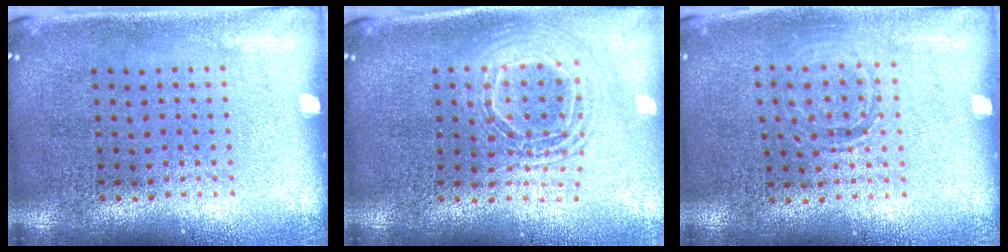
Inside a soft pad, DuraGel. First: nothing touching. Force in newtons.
{"total": 2.0, "press": 1.5, "slide": 1.3}
{"total": 0.9, "press": 0.9, "slide": 0.2}